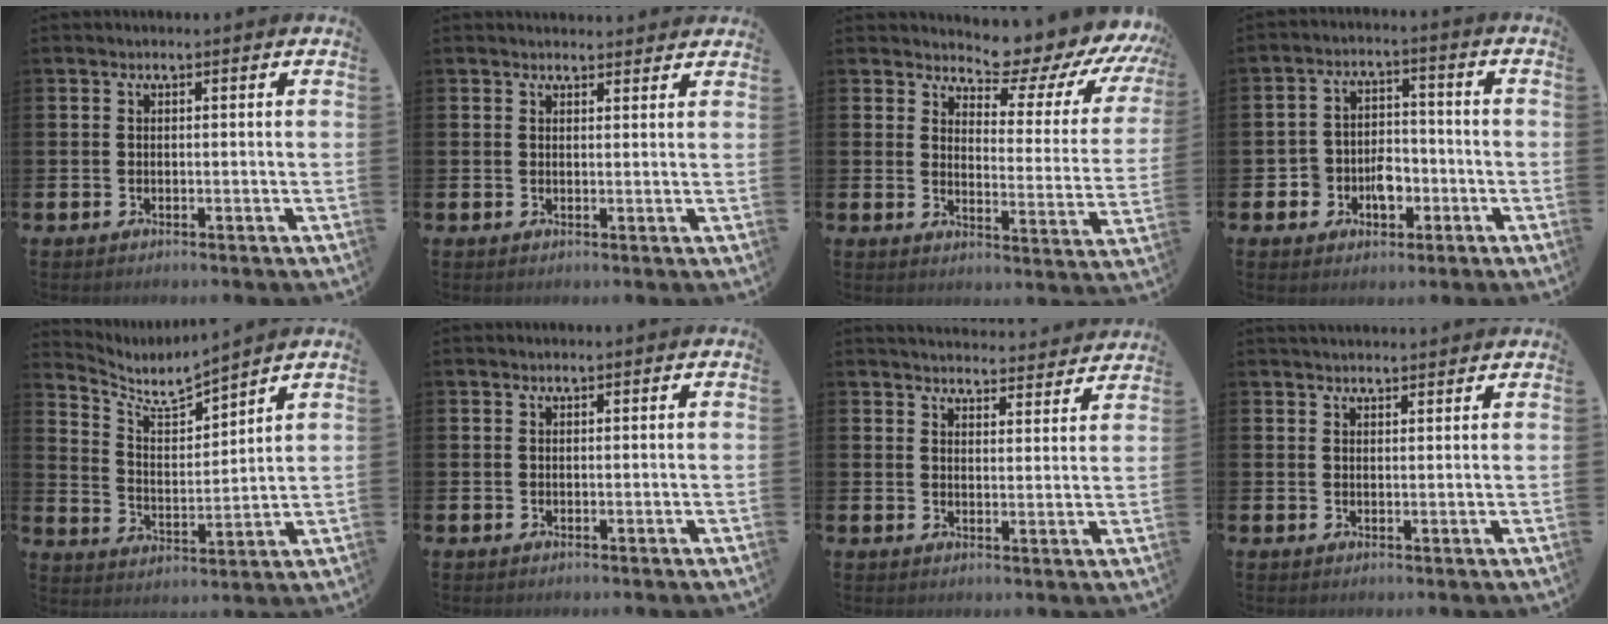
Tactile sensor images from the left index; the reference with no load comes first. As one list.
[{"total": 2.0, "force": [2.0, 0.4, -0.1], "torque": [0.008, -0.011, 0.035]}, {"total": 6.9, "force": [6.4, 1.8, 1.8], "torque": [-0.044, -0.059, 0.102]}, {"total": 4.6, "force": [-1.9, 3.8, 1.8], "torque": [-0.042, 0.008, -0.041]}, {"total": 5.3, "force": [5.1, 0.4, 1.3], "torque": [-0.056, -0.040, 0.084]}, {"total": 0.0}, {"total": 4.4, "force": [4.4, 0.6, 0.0], "torque": [-0.003, -0.033, 0.077]}, {"total": 2.4, "force": [2.4, 0.3, 0.1], "torque": [0.004, -0.012, 0.041]}]